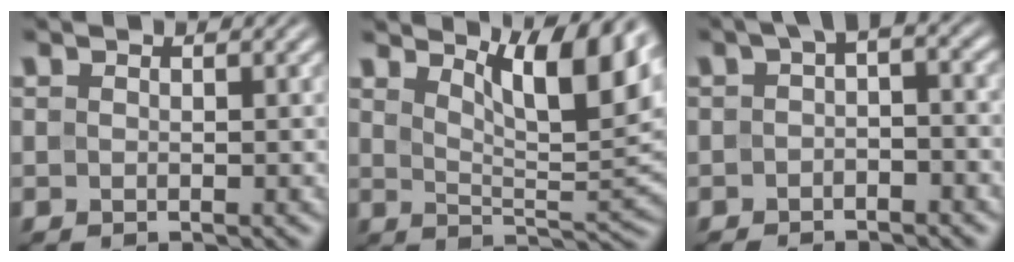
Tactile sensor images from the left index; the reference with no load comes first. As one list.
[{"total": 8.7, "force": [5.2, 2.1, 6.6], "torque": [-0.099, 0.000, 0.087]}, {"total": 3.6, "force": [-1.5, 1.6, 2.9], "torque": [-0.039, 0.010, -0.034]}]